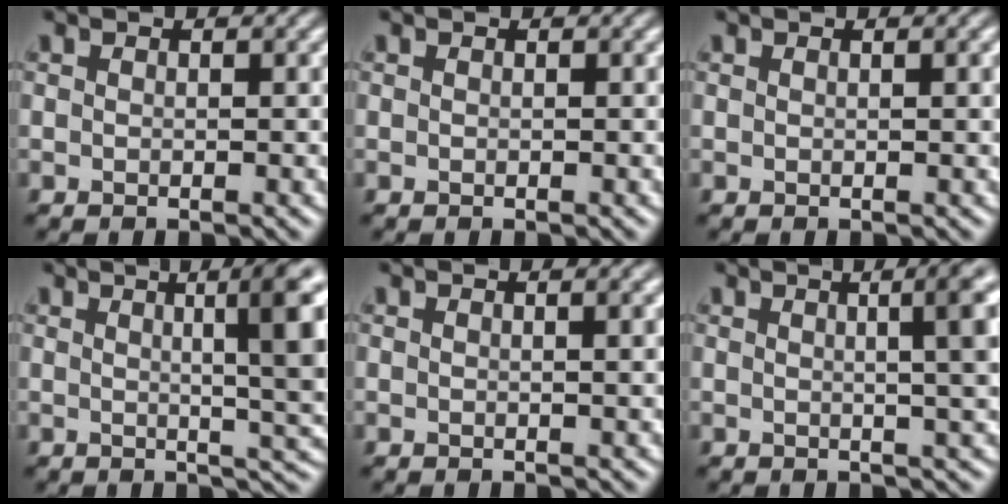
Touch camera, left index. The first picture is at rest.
{"total": 0.0}
{"total": 1.5, "force": [0.5, 0.4, 1.3], "torque": [-0.015, 0.003, 0.001]}
{"total": 9.0, "force": [2.1, 1.8, 8.6], "torque": [-0.083, 0.014, 0.030]}
{"total": 2.8, "force": [1.0, 1.0, 2.5], "torque": [-0.017, 0.007, 0.003]}
{"total": 7.3, "force": [1.9, 2.2, 6.7], "torque": [-0.035, 0.027, 0.016]}